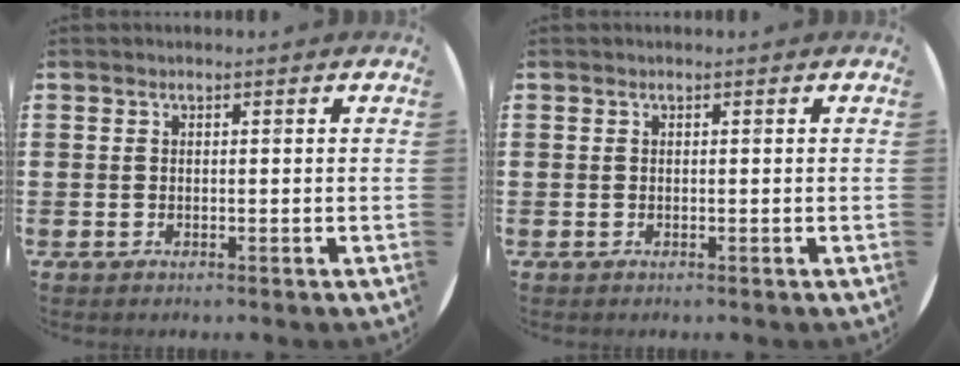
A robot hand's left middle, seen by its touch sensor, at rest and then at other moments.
{"total": 0.0}